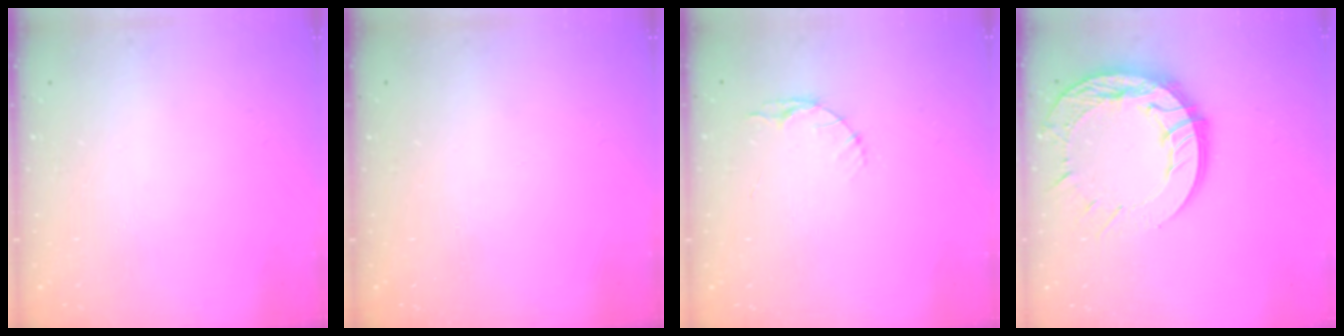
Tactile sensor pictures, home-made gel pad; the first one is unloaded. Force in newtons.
{"total": 0.0}
{"total": 3.3, "press": 3.3, "slide": 0.4}
{"total": 20.5, "press": 20.5, "slide": 1.9}